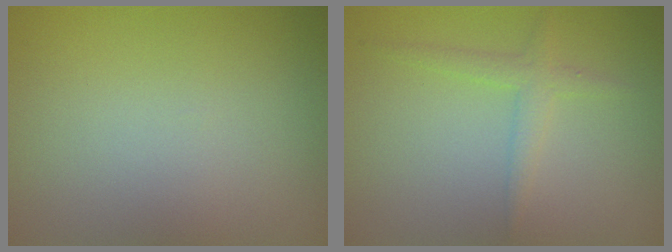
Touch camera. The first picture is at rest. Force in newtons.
{"total": 1.7, "press": 1.7, "slide": 0.1}